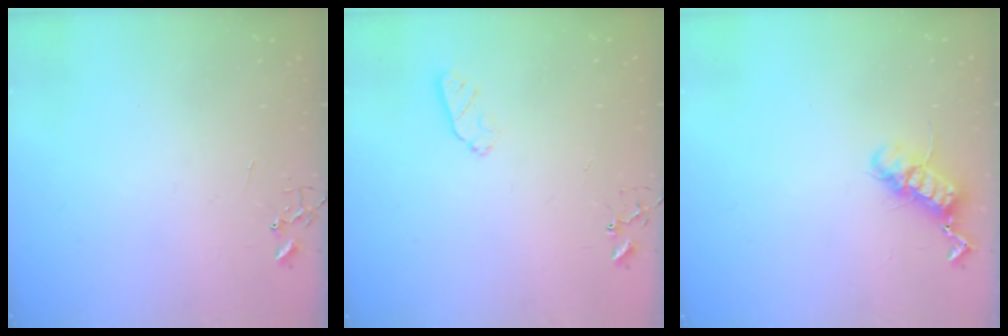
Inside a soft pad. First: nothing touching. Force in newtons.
{"total": 5.5, "press": 5.4, "slide": 1.1}
{"total": 11.8, "press": 11.8, "slide": 1.2}